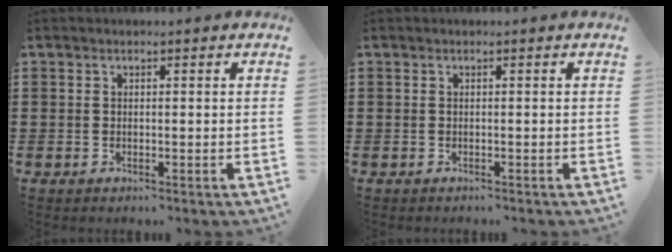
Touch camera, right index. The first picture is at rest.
{"total": 0.0}